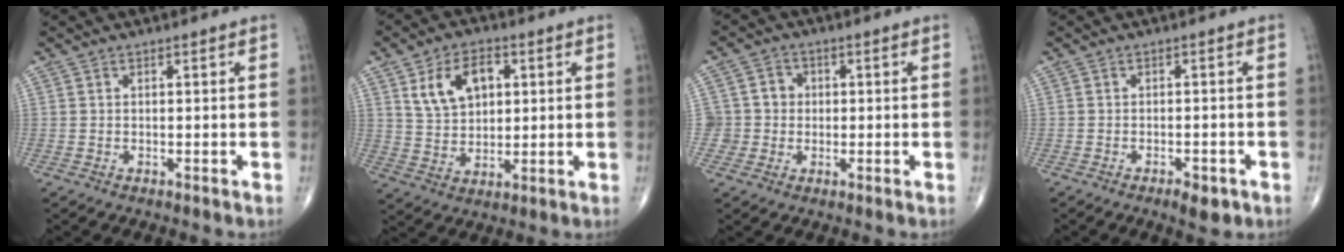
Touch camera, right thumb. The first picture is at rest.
{"total": 10.2, "force": [3.5, 6.7, 6.8], "torque": [-0.097, -0.004, 0.068]}
{"total": 5.3, "force": [-0.1, 5.2, 0.5], "torque": [0.030, 0.014, -0.008]}
{"total": 3.5, "force": [-2.0, 1.4, 2.5], "torque": [-0.037, 0.007, -0.025]}